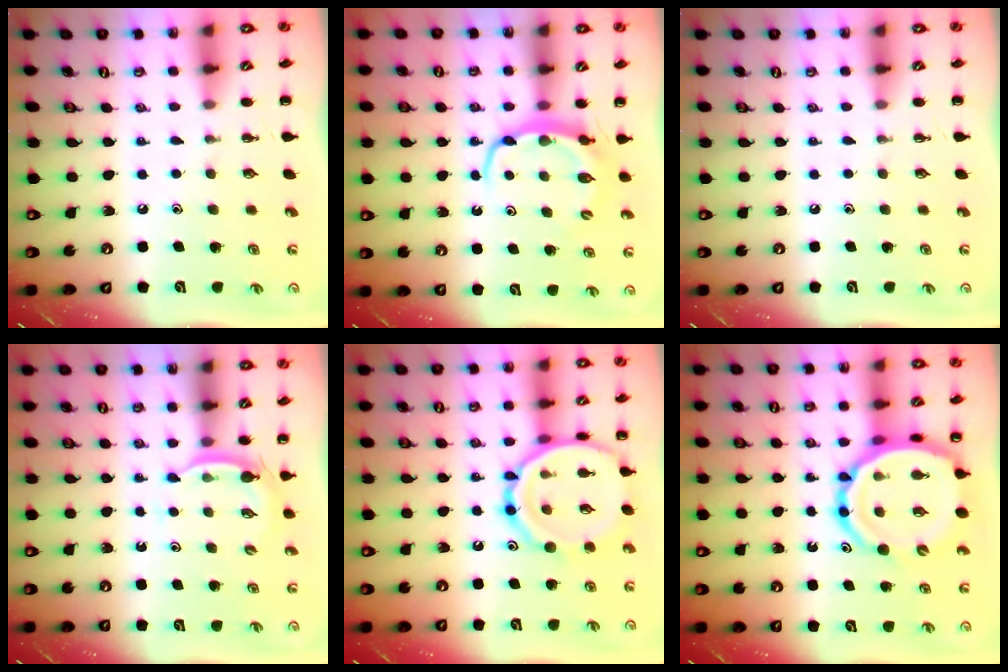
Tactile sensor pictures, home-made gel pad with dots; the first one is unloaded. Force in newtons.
{"total": 5.9, "press": 5.9, "slide": 0.4}
{"total": 0.0}
{"total": 3.2, "press": 3.1, "slide": 0.8}
{"total": 17.7, "press": 17.7, "slide": 1.3}
{"total": 15.9, "press": 15.4, "slide": 3.9}